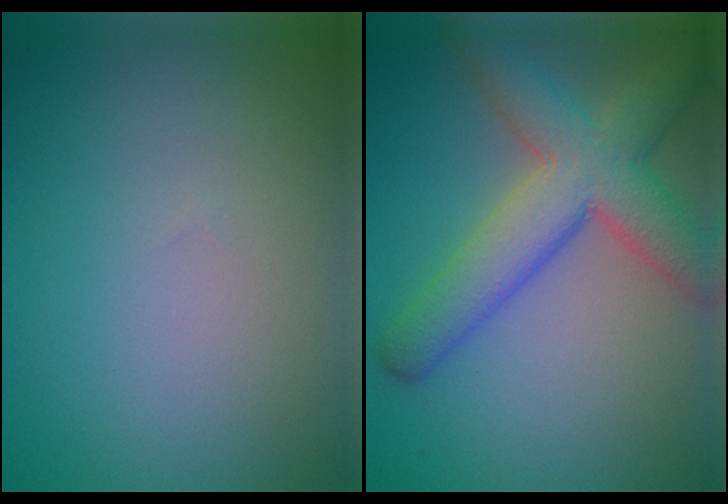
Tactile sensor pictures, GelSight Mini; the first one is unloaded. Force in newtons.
{"total": 7.5, "press": 7.5, "slide": 0.4}